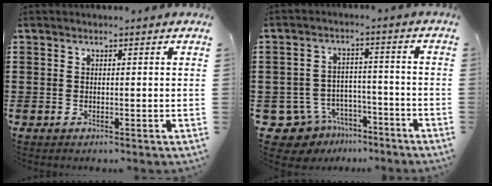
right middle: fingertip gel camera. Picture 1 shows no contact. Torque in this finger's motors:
{"motor_torque": [-0.14, -0.15, 0.07, -0.02]}